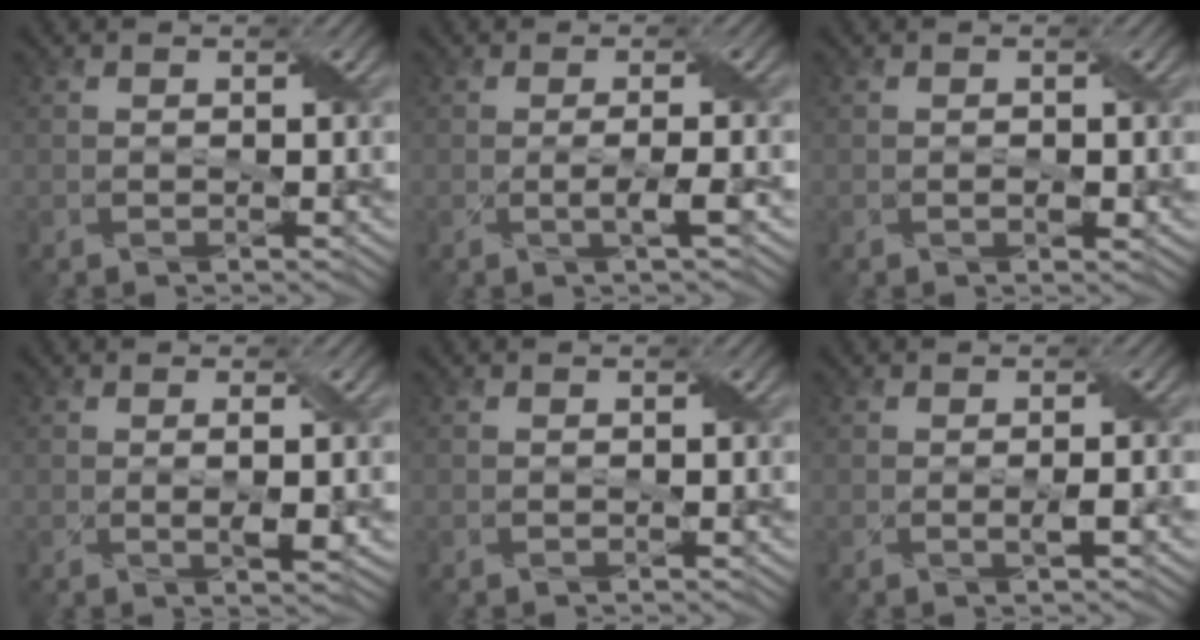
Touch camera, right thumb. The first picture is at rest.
{"total": 2.2, "force": [-0.3, 0.2, 2.1], "torque": [-0.043, 0.003, -0.010]}
{"total": 1.2, "force": [-0.2, 0.6, 1.0], "torque": [-0.014, 0.000, -0.001]}
{"total": 2.1, "force": [0.1, 0.3, 2.1], "torque": [-0.042, 0.000, 0.004]}
{"total": 0.0}
{"total": 1.3, "force": [-0.2, 0.1, 1.3], "torque": [-0.026, 0.002, -0.002]}